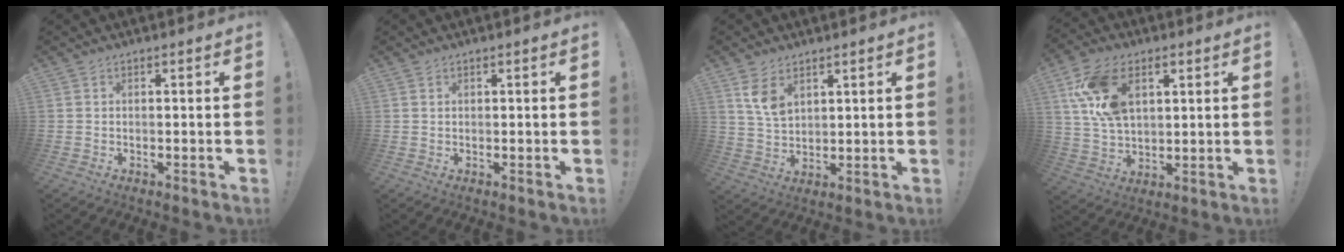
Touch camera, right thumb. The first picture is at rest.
{"total": 0.5, "force": [0.4, 0.2, 0.3], "torque": [-0.010, 0.002, 0.009]}
{"total": 7.3, "force": [4.1, 4.1, 4.4], "torque": [-0.068, -0.021, 0.076]}
{"total": 14.6, "force": [5.7, 9.1, 9.9], "torque": [-0.200, -0.008, 0.107]}